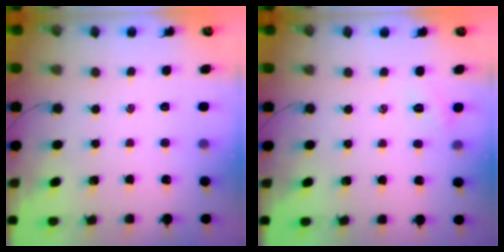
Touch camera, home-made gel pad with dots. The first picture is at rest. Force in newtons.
{"total": 2.2, "press": 2.2, "slide": 0.6}